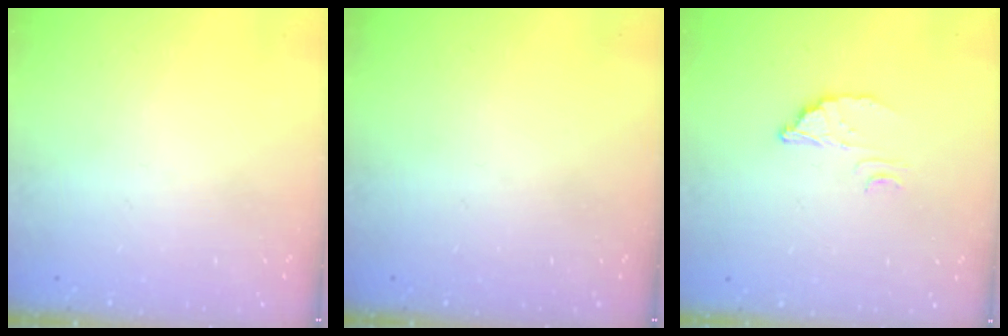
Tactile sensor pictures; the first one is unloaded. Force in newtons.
{"total": 0.0}
{"total": 2.8, "press": 2.8, "slide": 0.2}